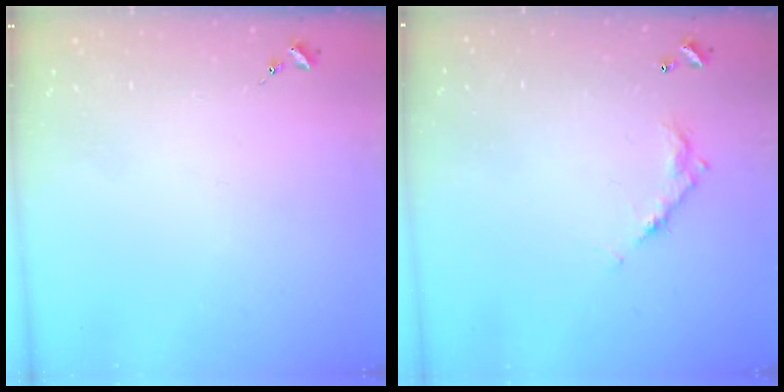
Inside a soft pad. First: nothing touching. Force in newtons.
{"total": 8.4, "press": 8.4, "slide": 0.4}